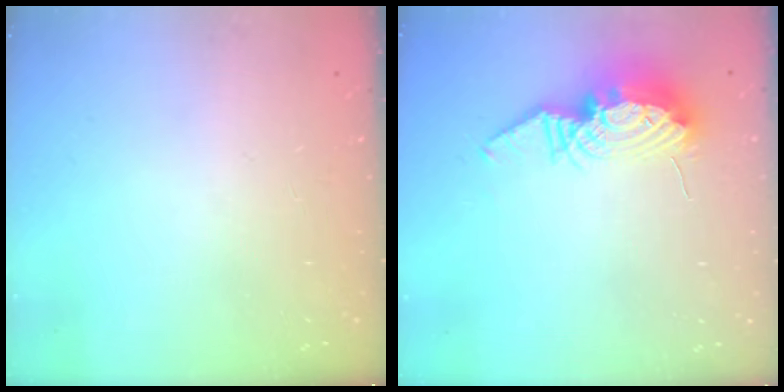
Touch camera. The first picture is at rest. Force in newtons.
{"total": 13.1, "press": 13.0, "slide": 1.2}